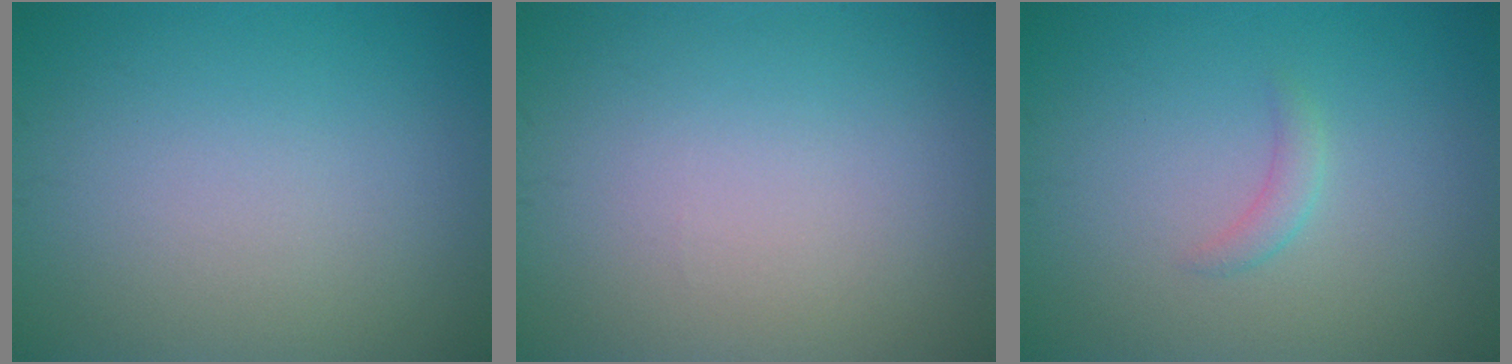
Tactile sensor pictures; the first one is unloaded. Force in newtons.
{"total": 0.0}
{"total": 1.2, "press": 1.1, "slide": 0.0}